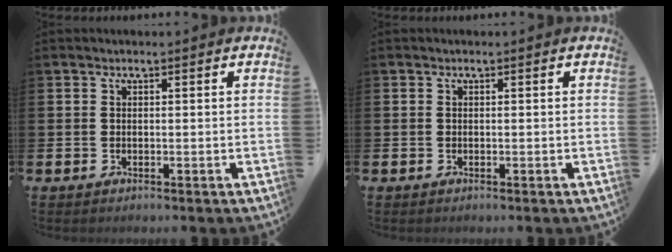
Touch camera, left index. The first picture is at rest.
{"total": 0.0}